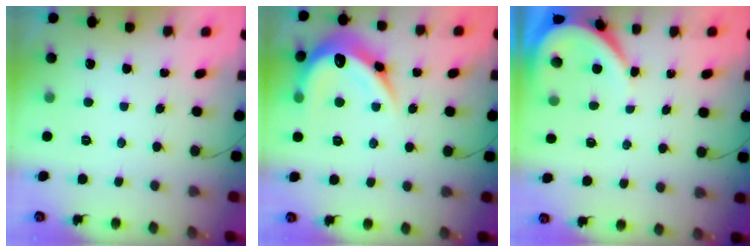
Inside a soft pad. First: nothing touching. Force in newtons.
{"total": 16.1, "press": 16.1, "slide": 0.3}
{"total": 3.7, "press": 3.7, "slide": 0.4}